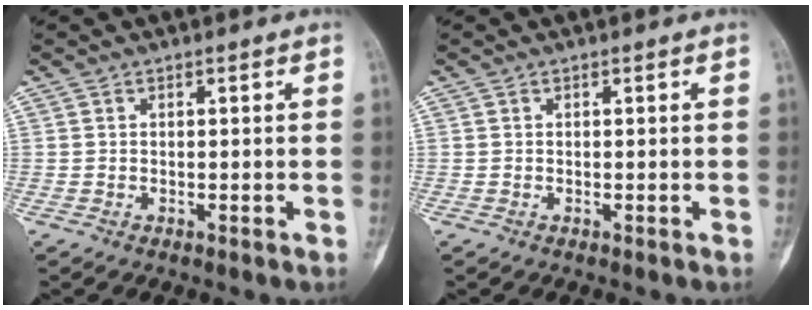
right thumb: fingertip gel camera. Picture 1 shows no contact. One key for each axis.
{"total": 0.0}